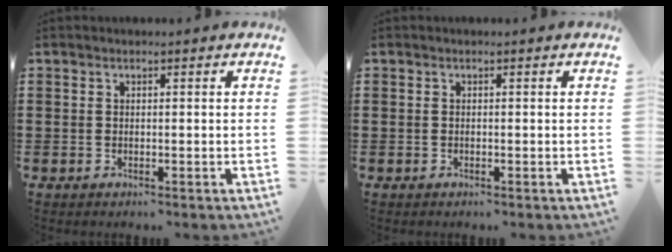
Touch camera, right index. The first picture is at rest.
{"total": 0.0}